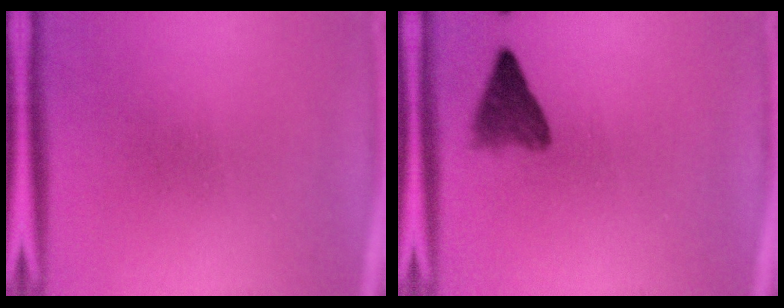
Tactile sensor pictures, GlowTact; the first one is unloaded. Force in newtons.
{"total": 3.5}